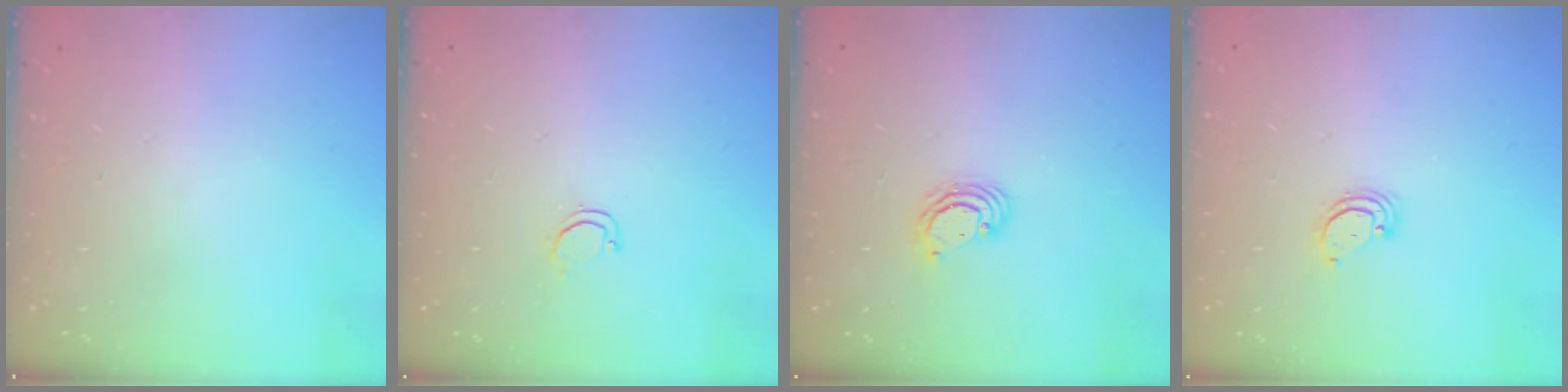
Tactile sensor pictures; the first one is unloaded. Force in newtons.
{"total": 2.8, "press": 2.8, "slide": 0.2}
{"total": 3.9, "press": 3.8, "slide": 0.2}
{"total": 2.6, "press": 2.6, "slide": 0.1}